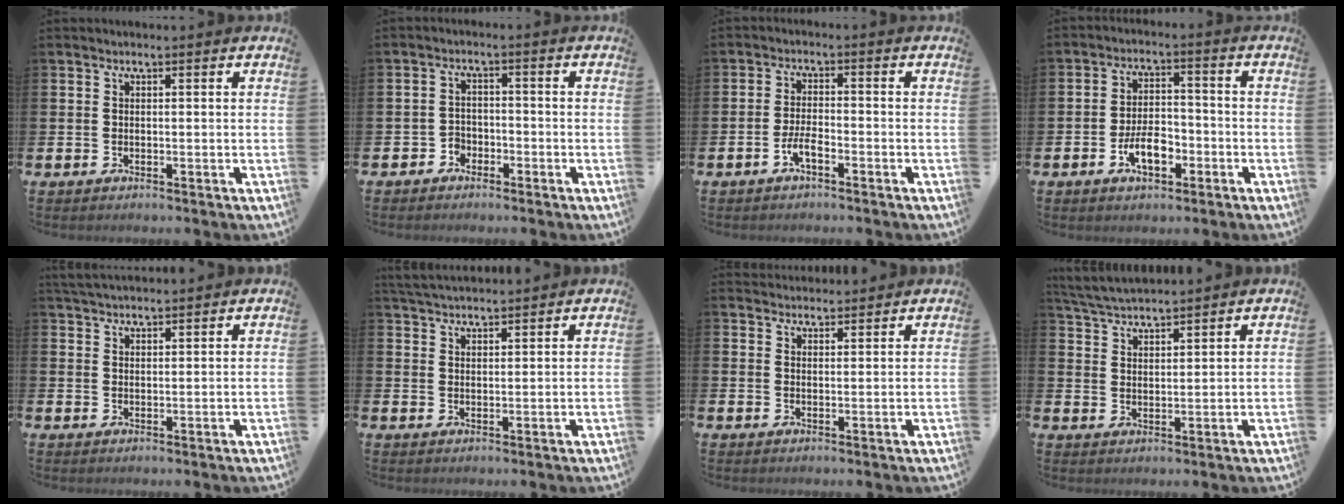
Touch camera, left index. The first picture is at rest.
{"total": 2.3, "force": [-1.8, 1.3, 0.1], "torque": [-0.013, 0.006, -0.041]}
{"total": 2.9, "force": [-1.6, 0.8, 2.3], "torque": [-0.050, 0.003, -0.030]}
{"total": 5.5, "force": [-2.3, 2.8, 4.2], "torque": [-0.071, 0.007, -0.044]}
{"total": 3.1, "force": [3.0, 0.4, 0.5], "torque": [-0.013, -0.012, 0.056]}
{"total": 3.7, "force": [3.7, 0.4, 0.5], "torque": [-0.015, -0.016, 0.068]}
{"total": 2.8, "force": [2.7, 0.5, -0.2], "torque": [0.002, -0.014, 0.050]}
{"total": 4.4, "force": [4.4, 0.2, 0.6], "torque": [-0.028, -0.021, 0.079]}